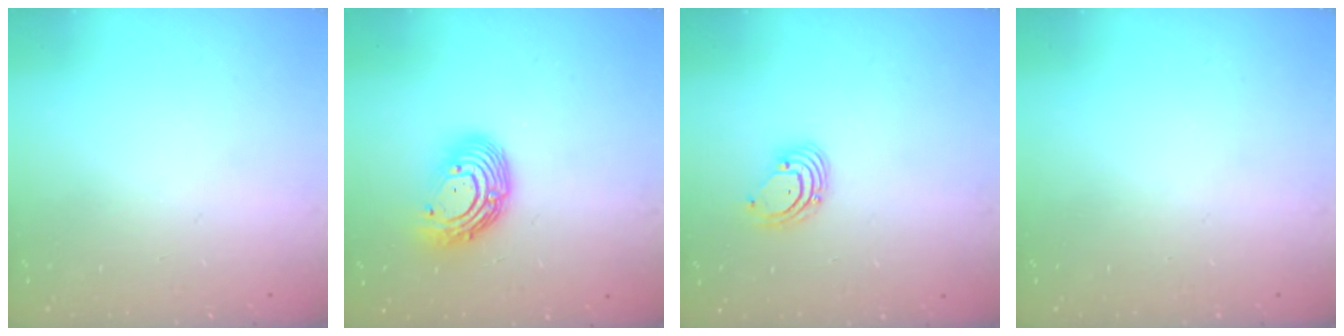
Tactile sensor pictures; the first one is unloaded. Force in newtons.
{"total": 11.9, "press": 11.8, "slide": 1.3}
{"total": 2.7, "press": 2.7, "slide": 0.3}
{"total": 0.0}